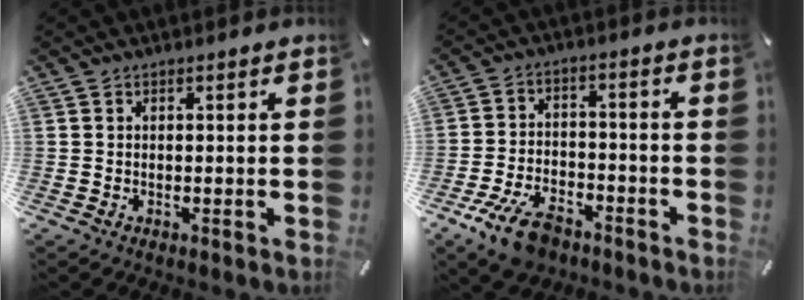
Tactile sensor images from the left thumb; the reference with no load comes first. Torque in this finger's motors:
{"motor_torque": [0.60, 1.23, 0.28, 0.27, 0.08]}